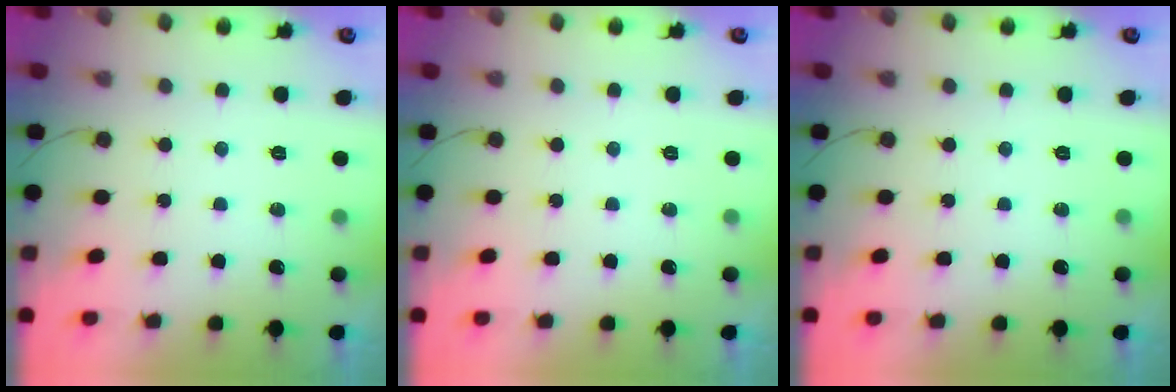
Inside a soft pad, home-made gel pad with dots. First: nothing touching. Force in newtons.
{"total": 0.0}
{"total": 0.0}